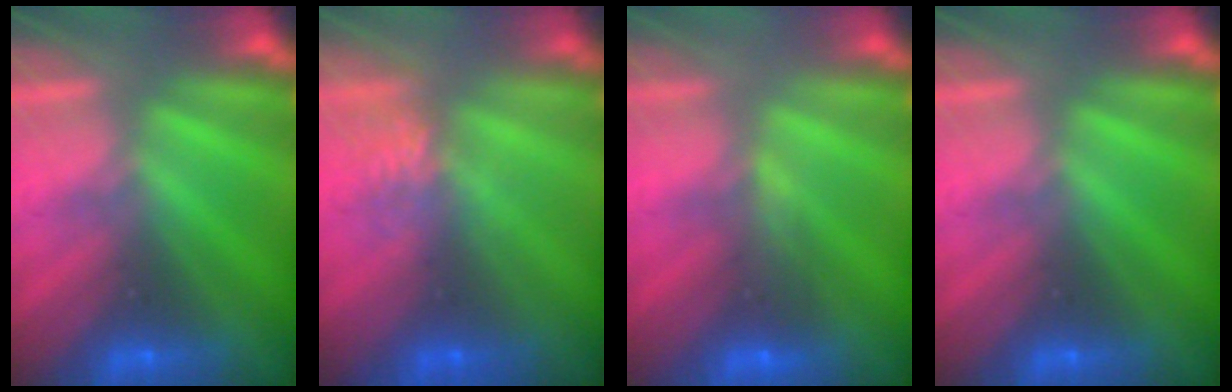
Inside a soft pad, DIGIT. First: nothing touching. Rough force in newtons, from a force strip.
{"total": 4.0}
{"total": 4.9}
{"total": 0.0}